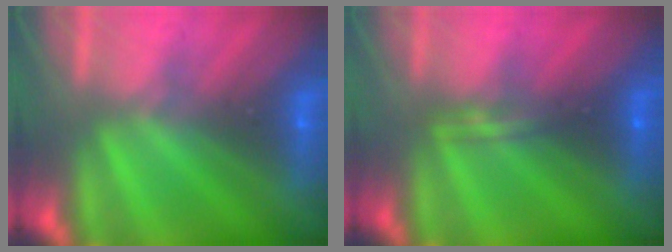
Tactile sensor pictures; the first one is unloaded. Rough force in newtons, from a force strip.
{"total": 2.2}